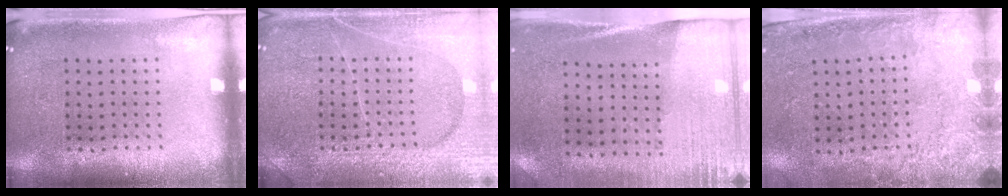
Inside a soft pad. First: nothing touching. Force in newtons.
{"total": 6.1, "press": 6.0, "slide": 0.9}
{"total": 2.7, "press": 2.3, "slide": 1.4}
{"total": 2.6, "press": 2.1, "slide": 1.5}